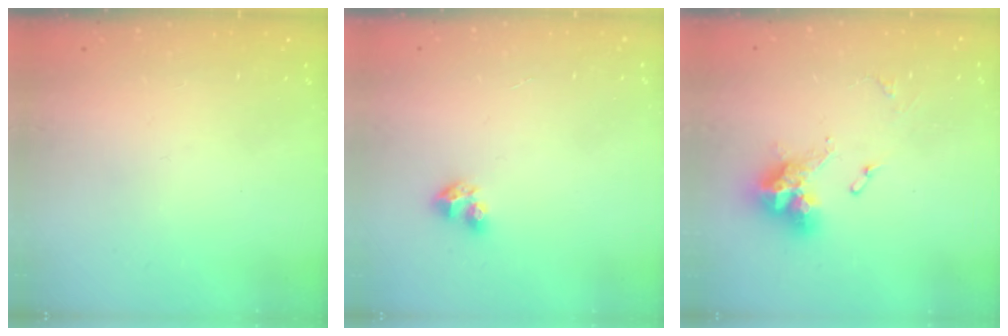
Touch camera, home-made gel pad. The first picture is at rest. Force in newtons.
{"total": 4.7, "press": 4.6, "slide": 0.9}
{"total": 11.5, "press": 11.4, "slide": 1.4}